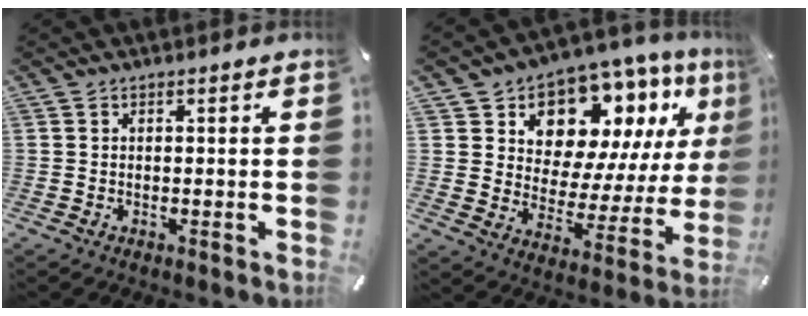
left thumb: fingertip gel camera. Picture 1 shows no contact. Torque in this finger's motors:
{"motor_torque": [2.55, 2.46, 1.43, -1.34, 0.27]}